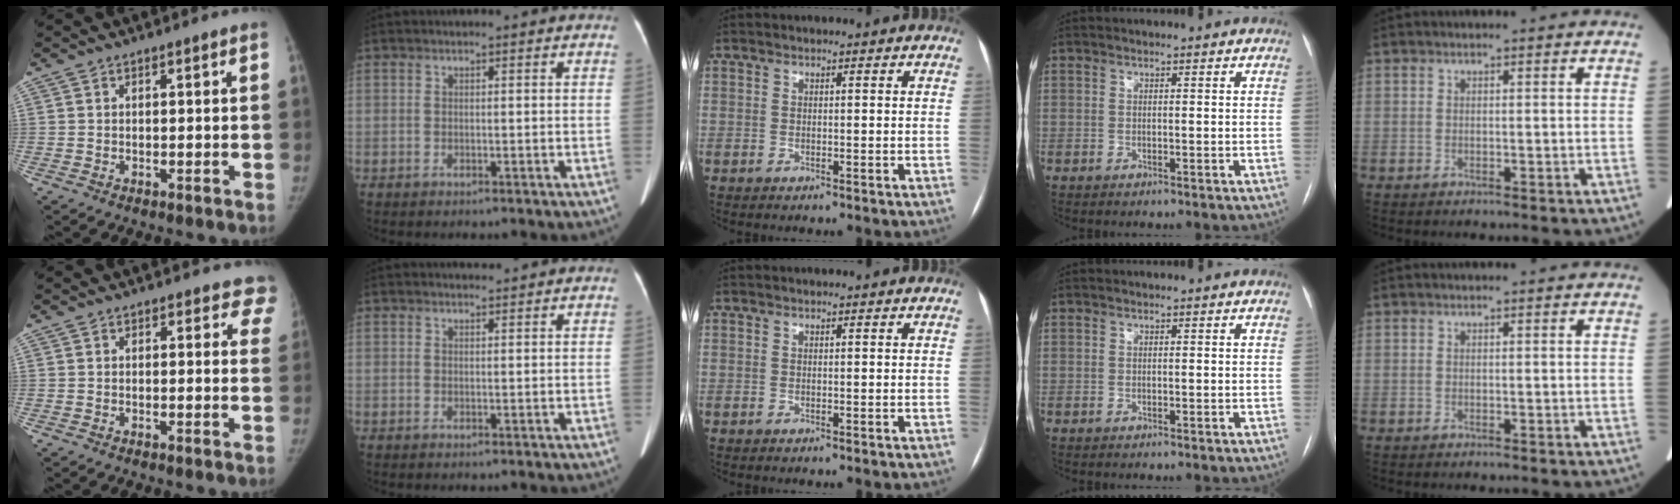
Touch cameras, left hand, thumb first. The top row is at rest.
{"thumb": {"total": 4.4, "force": [3.8, 2.2, 0.2], "torque": [0.042, -0.014, 0.014]}, "index": {"total": 0.6, "force": [0.6, -0.1, -0.2], "torque": [-0.006, -0.003, 0.011]}}